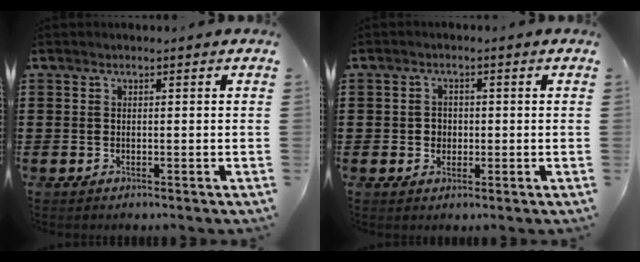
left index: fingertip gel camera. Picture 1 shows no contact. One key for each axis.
{"total": 2.1, "fx": -0.1, "fy": 2.0, "fz": 0.5, "tx": -0.018, "ty": 0.008, "tz": -0.006}